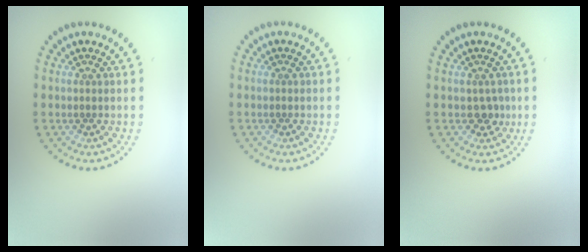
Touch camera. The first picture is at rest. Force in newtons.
{"total": 0.0}
{"total": 1.2, "press": 1.0, "slide": 0.6}